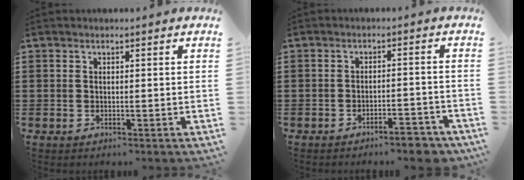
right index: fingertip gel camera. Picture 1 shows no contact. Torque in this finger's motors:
{"motor_torque": [0.63, 0.67, 0.19, 0.00]}